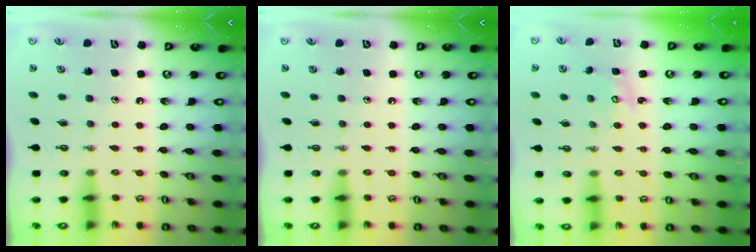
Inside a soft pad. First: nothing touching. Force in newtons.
{"total": 0.0}
{"total": 2.0, "press": 2.0, "slide": 0.1}